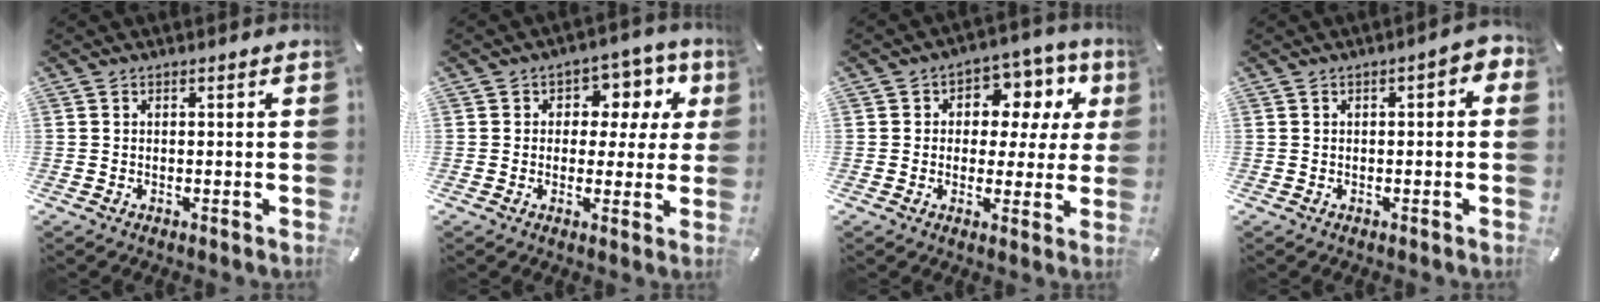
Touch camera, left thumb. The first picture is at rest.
{"total": 8.4, "force": [2.0, 6.7, 4.8], "torque": [-0.060, -0.005, 0.030]}
{"total": 9.8, "force": [2.3, 7.5, 5.8], "torque": [-0.070, -0.010, 0.038]}
{"total": 3.5, "force": [-0.5, 1.5, 3.1], "torque": [-0.047, 0.008, -0.011]}